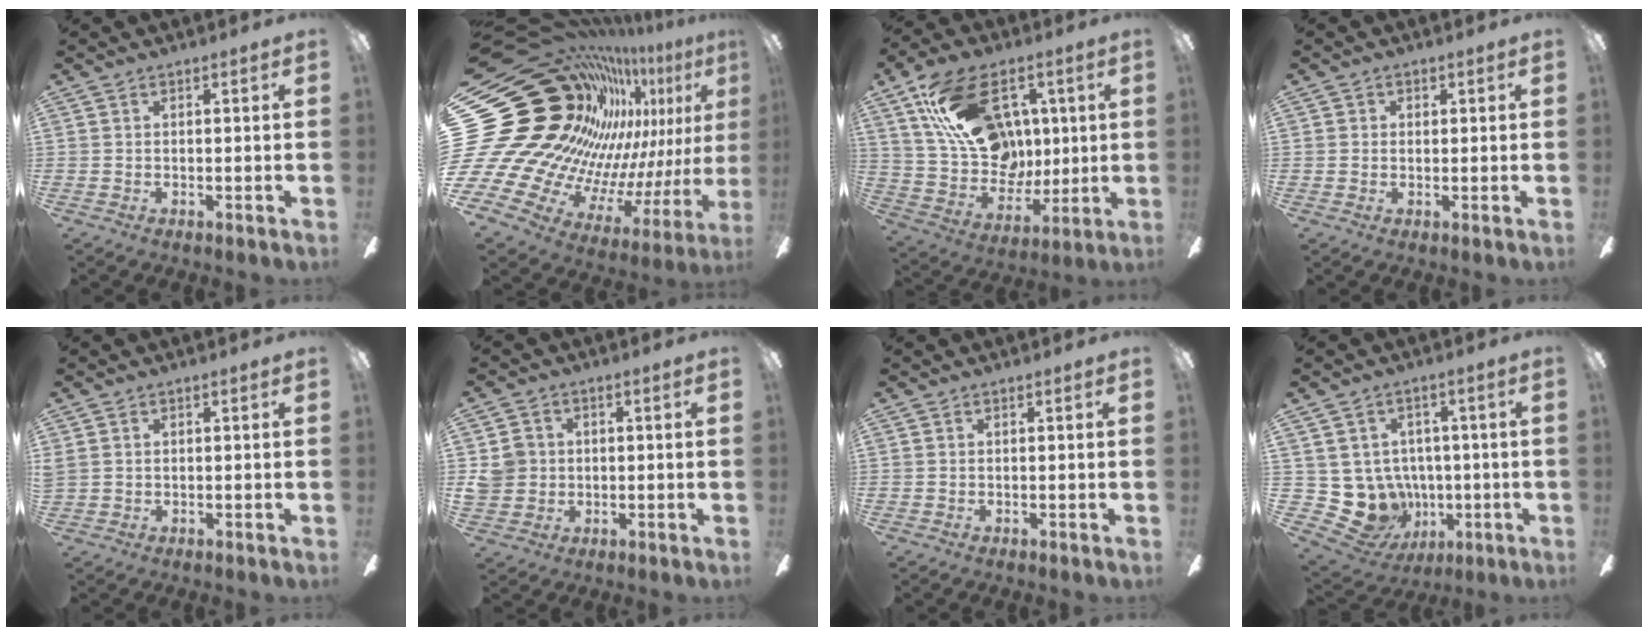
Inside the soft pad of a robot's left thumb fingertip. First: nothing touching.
{"total": 28.9, "force": [13.1, 20.7, 15.4], "torque": [-0.248, -0.171, 0.320]}
{"total": 23.5, "force": [9.3, 15.9, 14.5], "torque": [-0.258, -0.020, 0.175]}
{"total": 0.9, "force": [0.3, 0.8, -0.1], "torque": [0.008, 0.001, 0.003]}
{"total": 0.9, "force": [0.3, 0.8, 0.2], "torque": [-0.006, 0.005, 0.005]}
{"total": 5.8, "force": [0.3, 5.5, 1.9], "torque": [-0.051, 0.011, 0.006]}
{"total": 0.0}
{"total": 9.9, "force": [-1.8, 9.3, 2.9], "torque": [-0.102, -0.004, -0.018]}